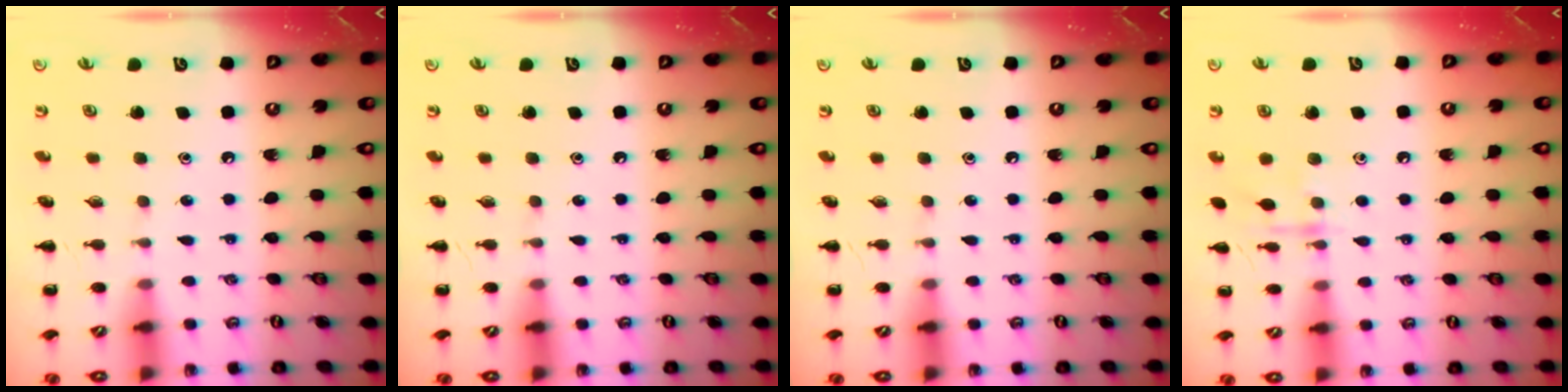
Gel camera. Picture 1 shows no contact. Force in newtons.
{"total": 0.0}
{"total": 0.0}
{"total": 7.8, "press": 7.7, "slide": 1.4}